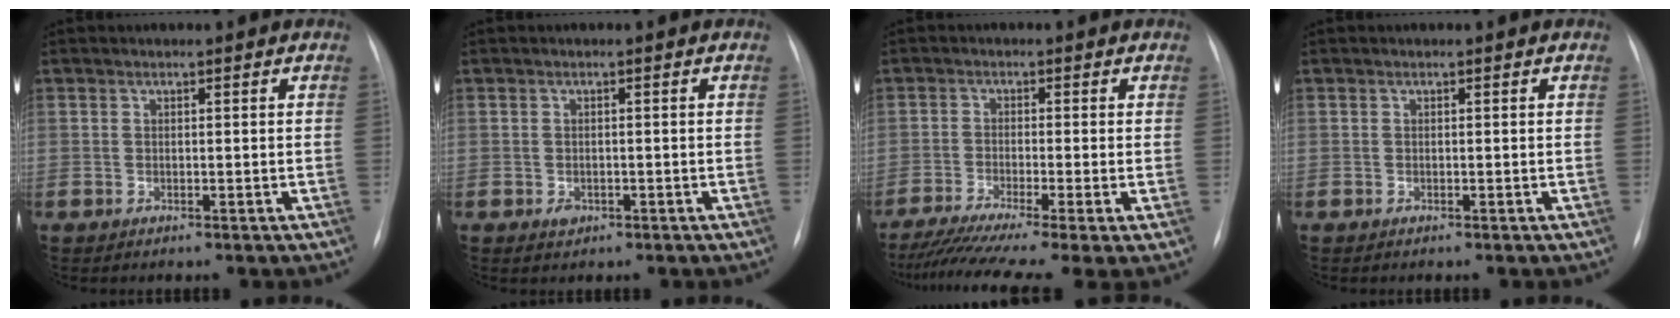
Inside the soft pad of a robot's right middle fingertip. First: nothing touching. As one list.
[{"total": 1.5, "force": [-0.7, 1.1, 0.6], "torque": [-0.009, 0.002, -0.004]}, {"total": 11.6, "force": [-7.9, 0.4, 8.5], "torque": [-0.148, -0.025, -0.130]}, {"total": 0.0}]